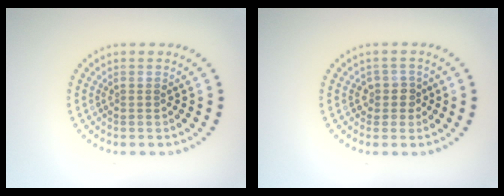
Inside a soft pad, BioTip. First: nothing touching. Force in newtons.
{"total": 1.9, "press": 1.5, "slide": 1.2}